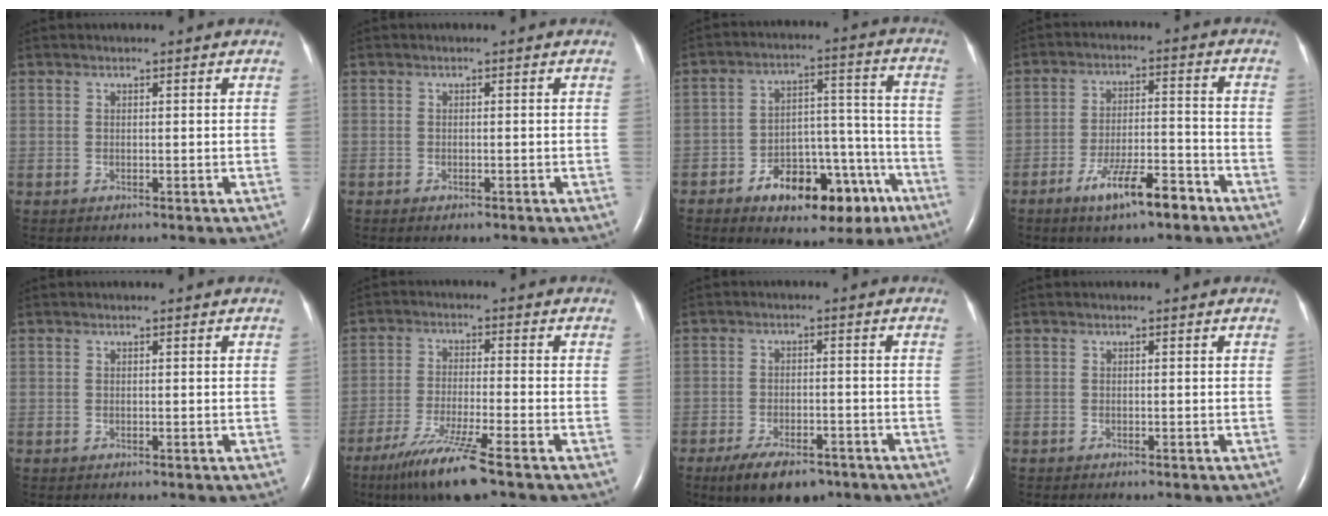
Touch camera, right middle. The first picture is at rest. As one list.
[{"total": 0.9, "force": [-0.6, 0.3, 0.6], "torque": [-0.012, -0.001, -0.006]}, {"total": 15.1, "force": [-8.7, 6.9, 10.2], "torque": [-0.132, 0.035, -0.121]}, {"total": 9.2, "force": [-6.0, 1.8, 6.7], "torque": [-0.117, -0.003, -0.100]}, {"total": 0.0}, {"total": 9.4, "force": [-6.5, -0.6, 6.8], "torque": [-0.133, -0.033, -0.119]}, {"total": 8.3, "force": [-6.0, 3.4, 4.7], "torque": [-0.083, -0.006, -0.096]}, {"total": 0.0}]